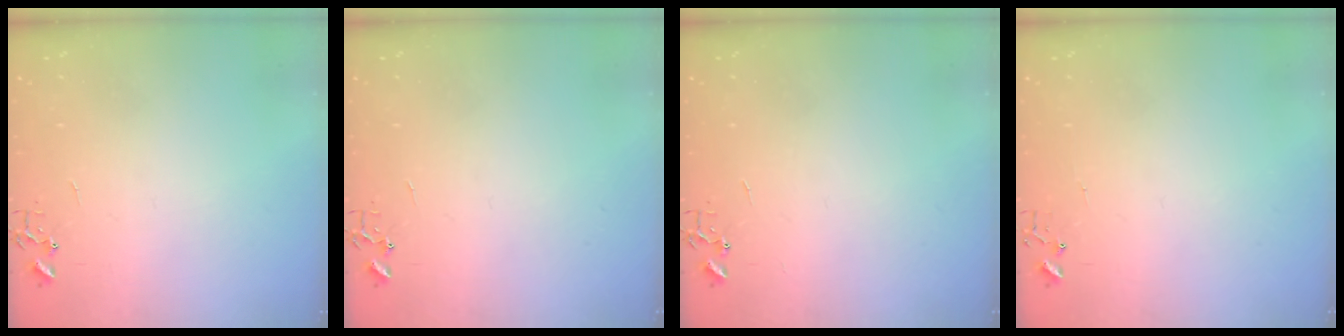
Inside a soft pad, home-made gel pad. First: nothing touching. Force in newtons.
{"total": 0.0}
{"total": 0.0}
{"total": 3.6, "press": 3.6, "slide": 0.4}